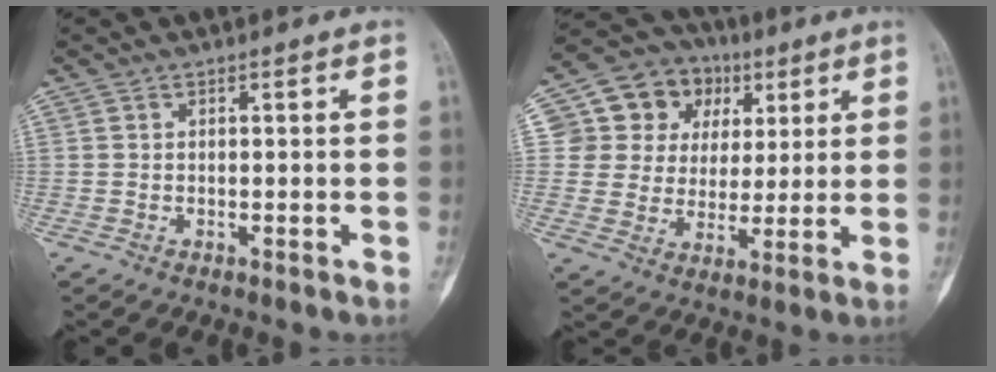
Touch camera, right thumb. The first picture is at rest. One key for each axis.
{"total": 14.9, "fx": 4.9, "fy": 13.1, "fz": 5.2, "tx": -0.041, "ty": 0.018, "tz": 0.088}